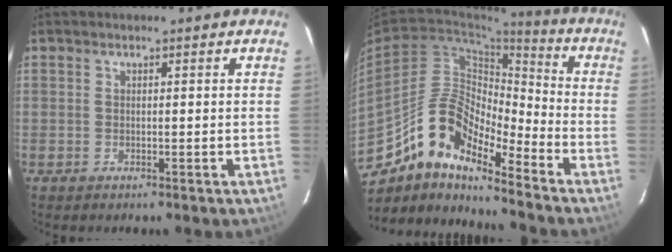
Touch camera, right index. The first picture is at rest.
{"total": 14.7, "force": [-11.1, 4.7, 8.5], "torque": [-0.146, 0.009, -0.219]}